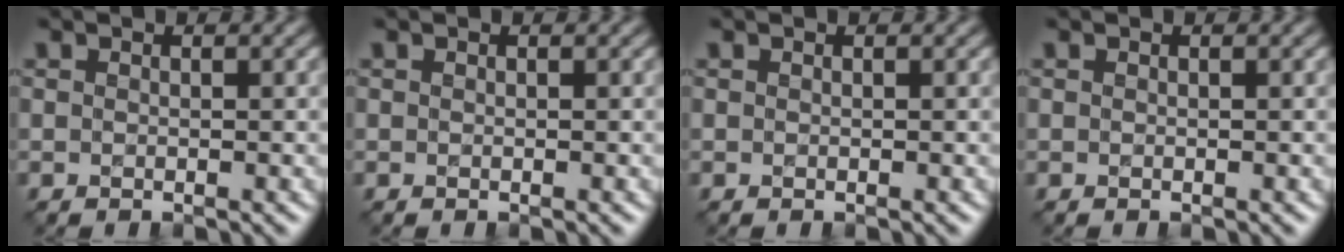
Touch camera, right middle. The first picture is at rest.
{"total": 0.0}
{"total": 0.0}
{"total": 0.0}